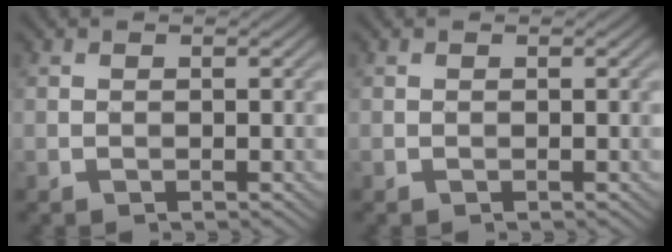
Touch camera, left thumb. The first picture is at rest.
{"total": 0.0}